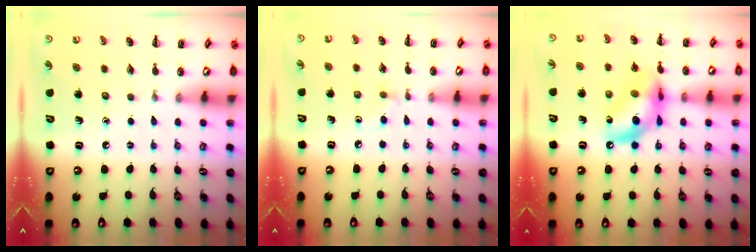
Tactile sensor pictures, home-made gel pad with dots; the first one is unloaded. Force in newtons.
{"total": 4.1, "press": 3.8, "slide": 1.6}
{"total": 13.0, "press": 12.5, "slide": 3.3}